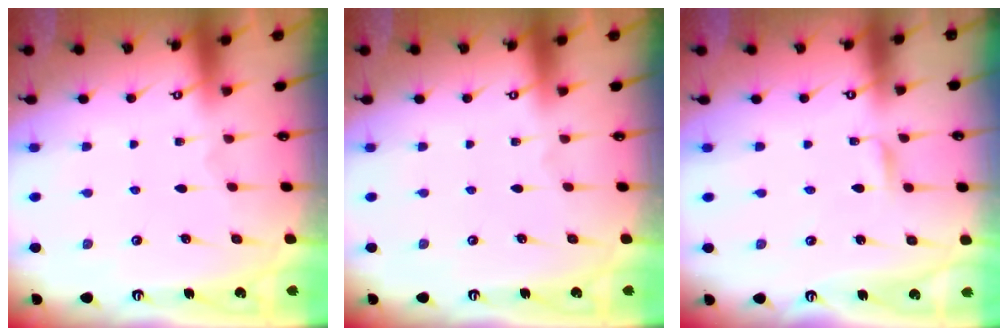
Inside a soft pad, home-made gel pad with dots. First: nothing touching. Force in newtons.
{"total": 0.0}
{"total": 1.4, "press": 1.4, "slide": 0.1}